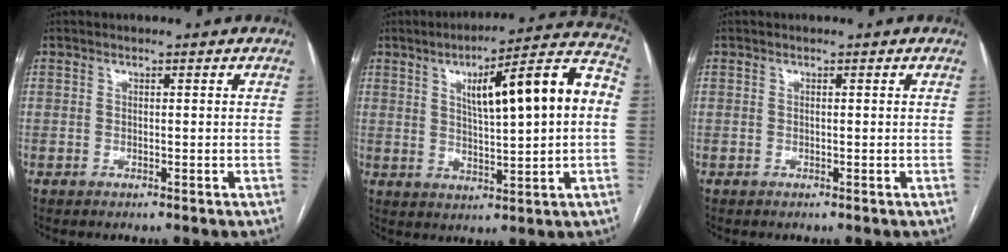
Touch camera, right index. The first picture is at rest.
{"total": 15.8, "force": [2.7, 2.1, 15.4], "torque": [-0.222, 0.036, 0.041]}
{"total": 0.0}